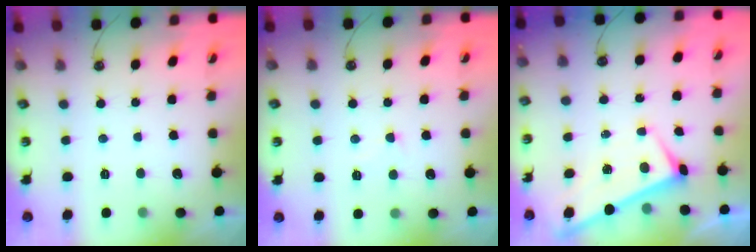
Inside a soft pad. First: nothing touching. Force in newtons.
{"total": 3.7, "press": 3.6, "slide": 0.5}
{"total": 1.7, "press": 1.7, "slide": 0.2}